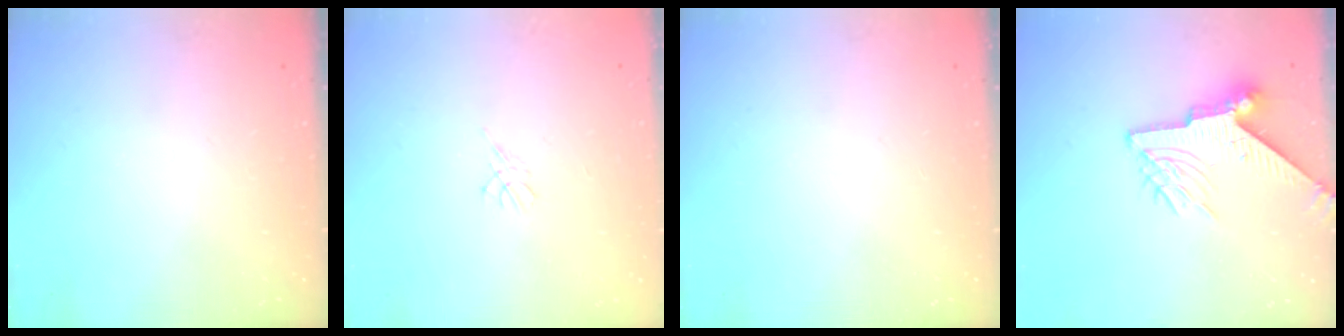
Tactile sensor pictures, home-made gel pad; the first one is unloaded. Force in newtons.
{"total": 3.0, "press": 2.9, "slide": 0.6}
{"total": 0.0}
{"total": 9.2, "press": 9.1, "slide": 1.1}